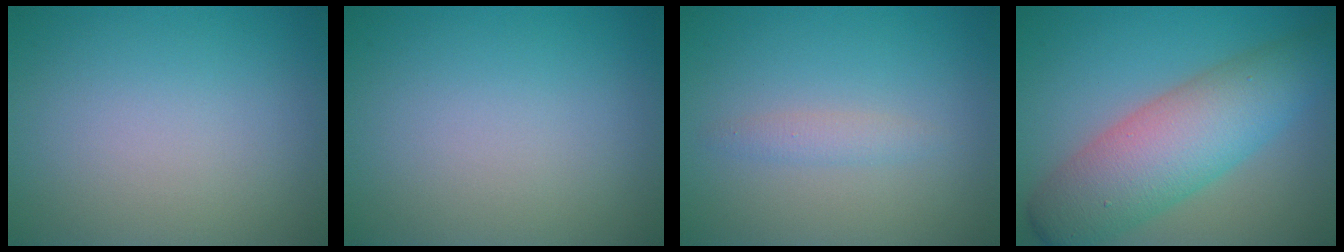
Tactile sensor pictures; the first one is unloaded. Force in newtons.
{"total": 0.0}
{"total": 1.2, "press": 1.2, "slide": 0.0}
{"total": 8.4, "press": 8.4, "slide": 0.1}